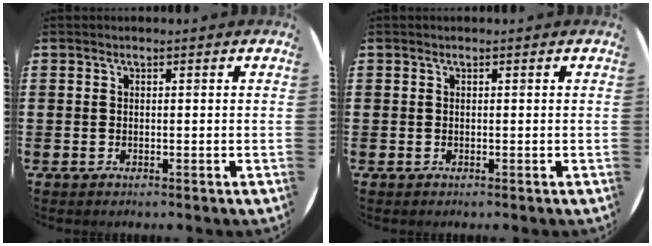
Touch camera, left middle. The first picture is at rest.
{"total": 0.0}